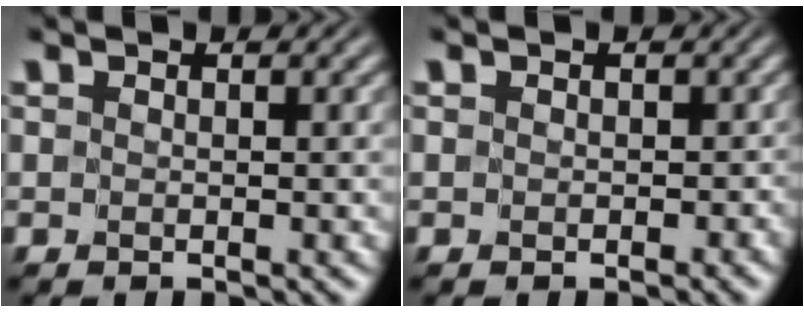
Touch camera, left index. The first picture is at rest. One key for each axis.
{"total": 1.1, "fx": -0.1, "fy": 1.1, "fz": 0.3, "tx": 0.011, "ty": -0.001, "tz": -0.002}